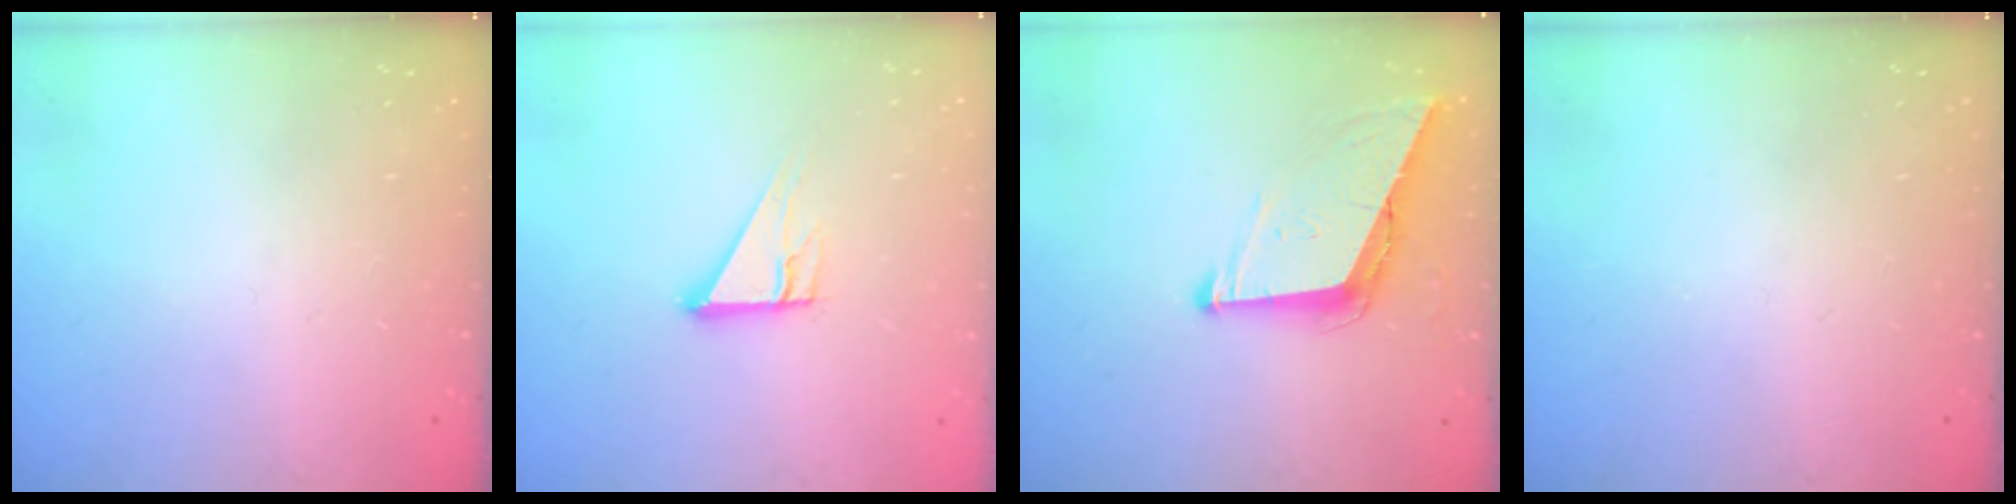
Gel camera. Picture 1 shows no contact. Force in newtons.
{"total": 6.6, "press": 6.6, "slide": 0.6}
{"total": 7.8, "press": 7.8, "slide": 0.9}
{"total": 0.0}